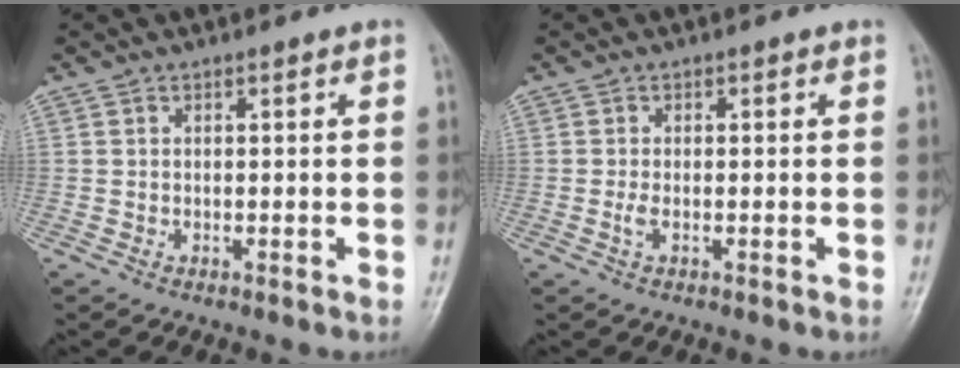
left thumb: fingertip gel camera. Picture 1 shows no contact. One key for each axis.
{"total": 1.2, "fx": -0.4, "fy": 0.4, "fz": 1.1, "tx": -0.026, "ty": -0.001, "tz": -0.008}